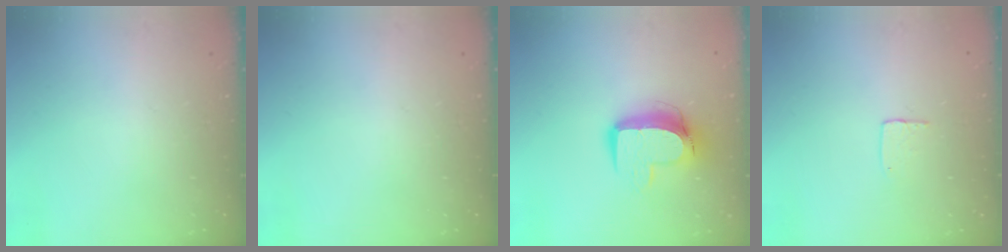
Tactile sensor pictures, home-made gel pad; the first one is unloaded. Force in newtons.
{"total": 0.0}
{"total": 11.0, "press": 10.9, "slide": 1.1}
{"total": 3.6, "press": 3.6, "slide": 0.2}